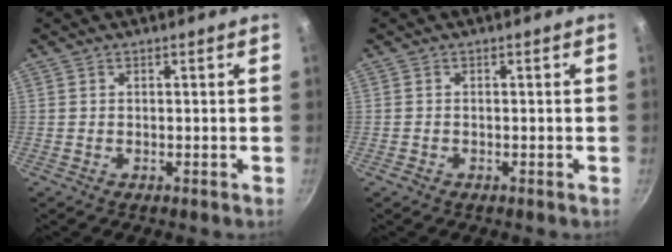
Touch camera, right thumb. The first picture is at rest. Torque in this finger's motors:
{"motor_torque": [-0.25, -0.03, -0.27, 0.15, 0.02]}